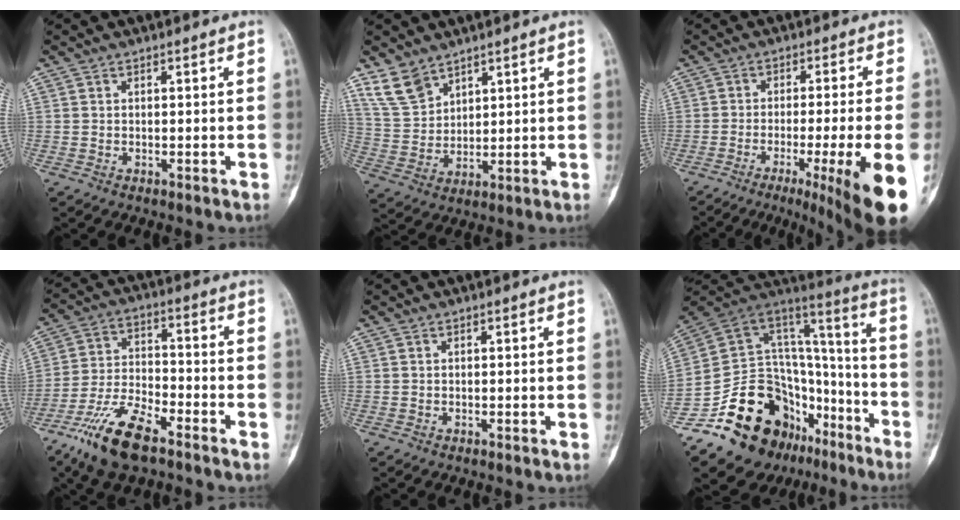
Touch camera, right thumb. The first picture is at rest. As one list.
[{"total": 7.2, "force": [5.5, 4.1, 2.4], "torque": [-0.039, -0.025, 0.124]}, {"total": 16.8, "force": [-7.2, 0.6, 15.1], "torque": [-0.172, -0.009, -0.103]}, {"total": 13.7, "force": [-9.0, 4.8, 9.3], "torque": [-0.185, 0.038, -0.173]}, {"total": 0.0}, {"total": 29.6, "force": [-15.8, 19.1, 16.2], "torque": [-0.257, 0.120, -0.248]}]